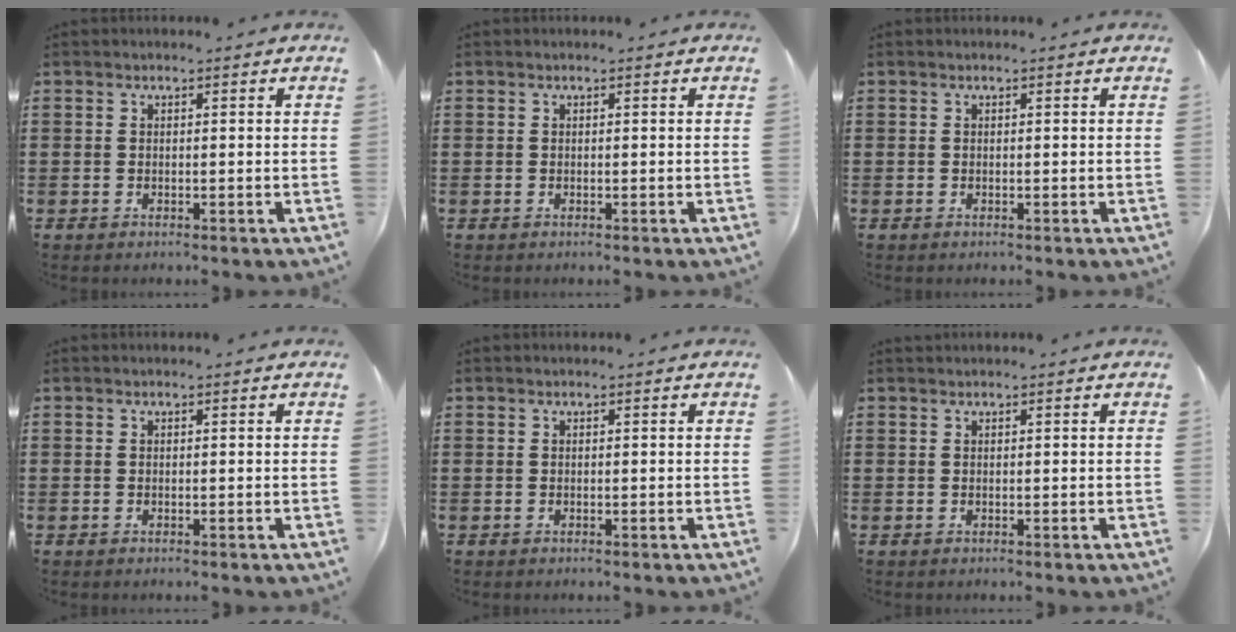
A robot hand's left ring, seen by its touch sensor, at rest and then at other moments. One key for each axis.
{"total": 0.0}
{"total": 0.0}
{"total": 0.0}
{"total": 0.0}
{"total": 0.0}